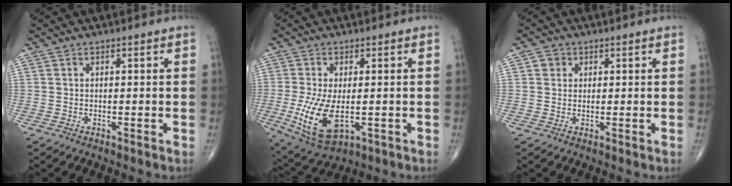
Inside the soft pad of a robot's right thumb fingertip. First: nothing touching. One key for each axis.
{"total": 11.4, "fx": -2.3, "fy": 5.5, "fz": 9.8, "tx": -0.196, "ty": -0.020, "tz": -0.027}
{"total": 2.3, "fx": 0.7, "fy": 2.1, "fz": 0.7, "tx": 0.000, "ty": -0.001, "tz": 0.008}